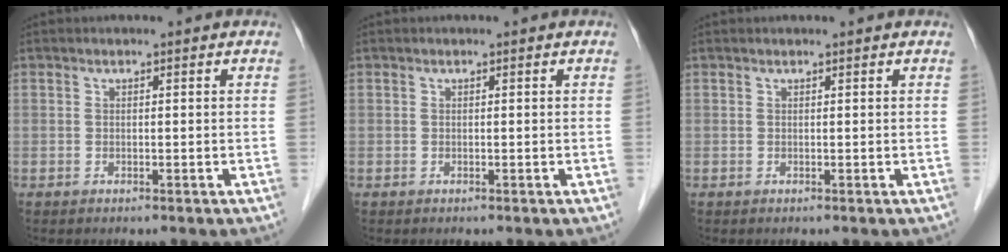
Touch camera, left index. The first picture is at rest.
{"total": 0.0}
{"total": 0.6, "force": [0.6, 0.0, 0.2], "torque": [-0.004, 0.009, 0.010]}